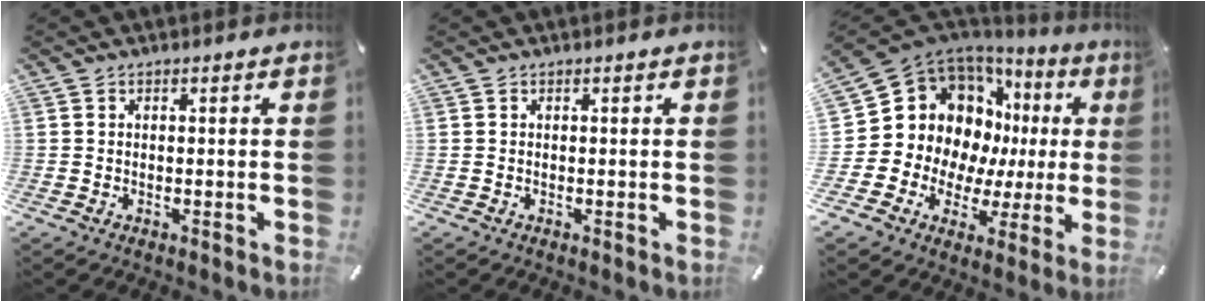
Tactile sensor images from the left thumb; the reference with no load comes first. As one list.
[{"total": 0.0}, {"total": 16.0, "force": [5.6, 13.1, 7.1], "torque": [-0.124, -0.065, 0.122]}]